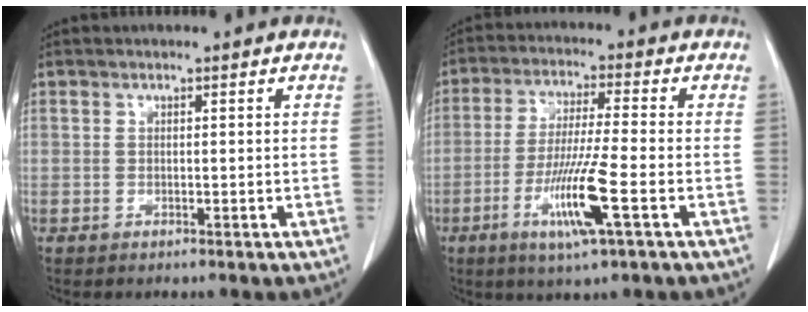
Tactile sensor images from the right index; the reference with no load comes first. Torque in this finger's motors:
{"motor_torque": [1.61, -0.53, 0.58, 0.11]}